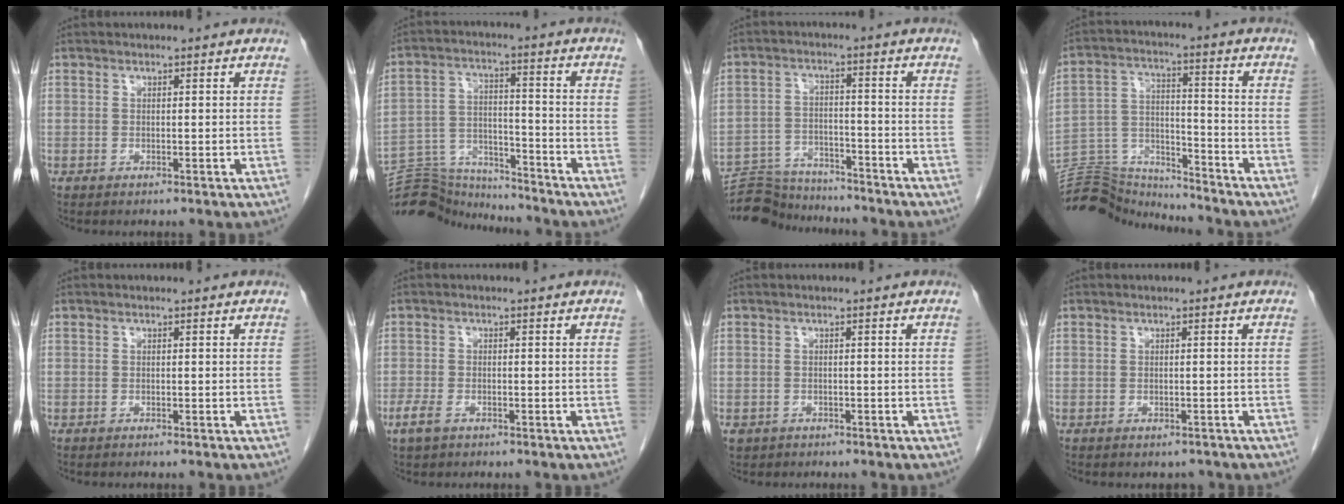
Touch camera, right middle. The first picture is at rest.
{"total": 13.7, "force": [-13.5, 1.8, 1.0], "torque": [-0.025, 0.031, -0.225]}
{"total": 10.2, "force": [-9.9, 2.3, 0.6], "torque": [-0.006, 0.017, -0.162]}
{"total": 12.8, "force": [-12.8, 1.2, 0.4], "torque": [-0.012, 0.038, -0.223]}
{"total": 0.0}
{"total": 2.7, "force": [-1.6, 1.4, 1.7], "torque": [-0.044, -0.002, -0.026]}
{"total": 2.4, "force": [-1.6, 1.7, 0.4], "torque": [-0.010, 0.002, -0.025]}
{"total": 1.3, "force": [-1.1, 0.7, 0.2], "torque": [-0.003, -0.001, -0.014]}